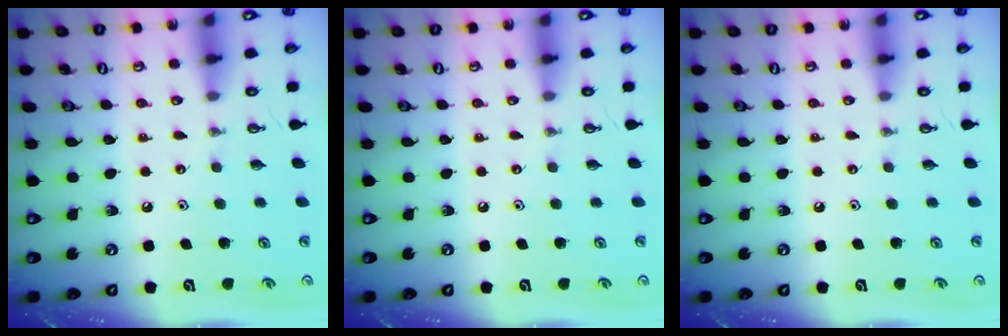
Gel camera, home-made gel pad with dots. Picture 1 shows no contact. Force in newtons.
{"total": 0.0}
{"total": 0.0}